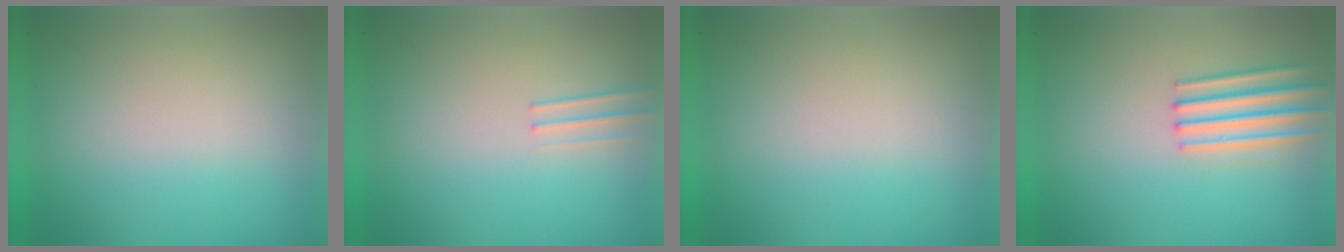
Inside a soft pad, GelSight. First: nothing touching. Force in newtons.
{"total": 1.1}
{"total": 0.0}
{"total": 3.5}